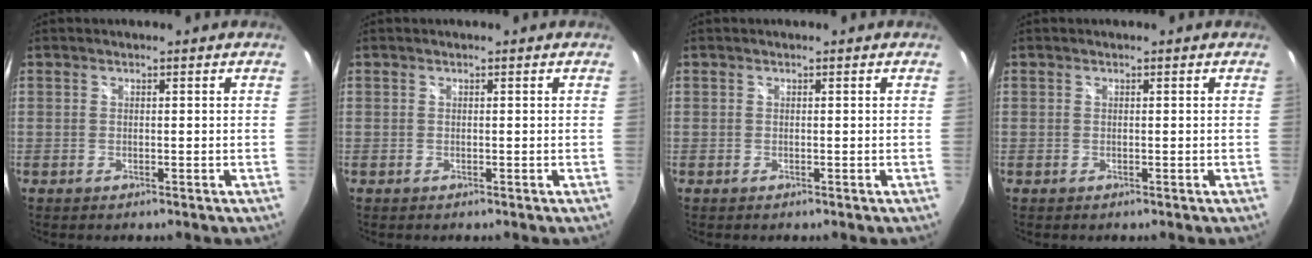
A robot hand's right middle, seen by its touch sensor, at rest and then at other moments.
{"total": 0.0}
{"total": 0.0}
{"total": 0.0}